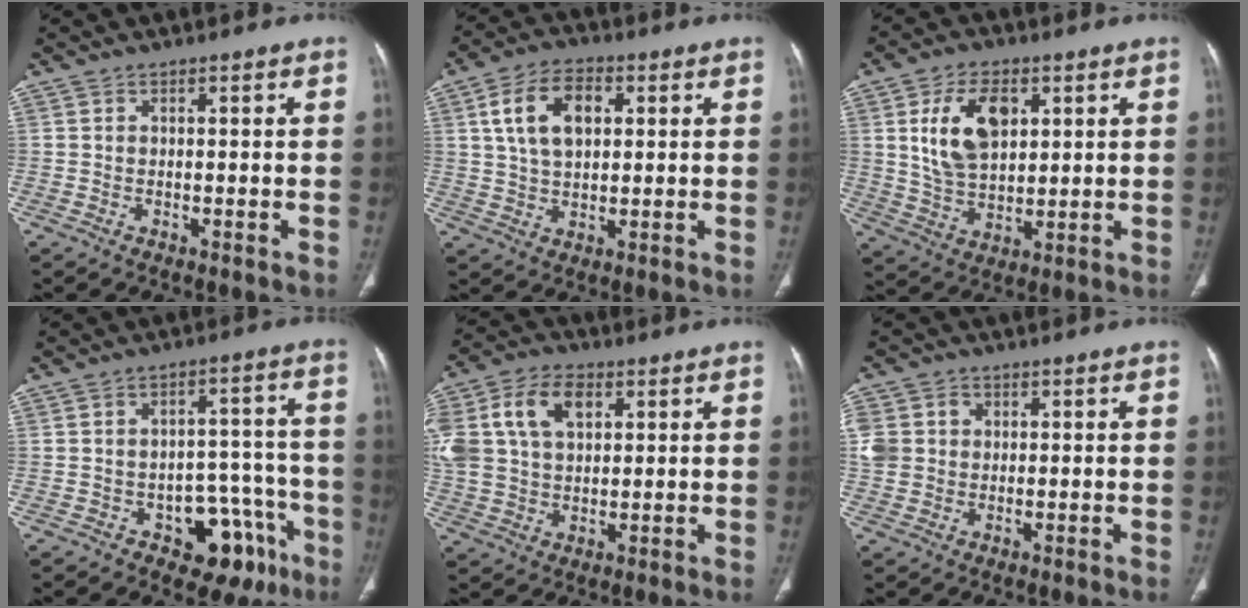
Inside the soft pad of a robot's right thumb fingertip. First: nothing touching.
{"total": 10.9, "force": [3.0, 6.7, 8.0], "torque": [-0.132, 0.006, 0.053]}
{"total": 12.6, "force": [3.8, 7.8, 9.2], "torque": [-0.148, -0.012, 0.079]}
{"total": 12.5, "force": [-6.3, 7.6, 7.6], "torque": [-0.050, 0.052, -0.075]}
{"total": 17.2, "force": [5.5, 11.6, 11.4], "torque": [-0.252, 0.018, 0.102]}
{"total": 7.3, "force": [1.2, 6.5, 3.1], "torque": [-0.062, 0.013, 0.029]}